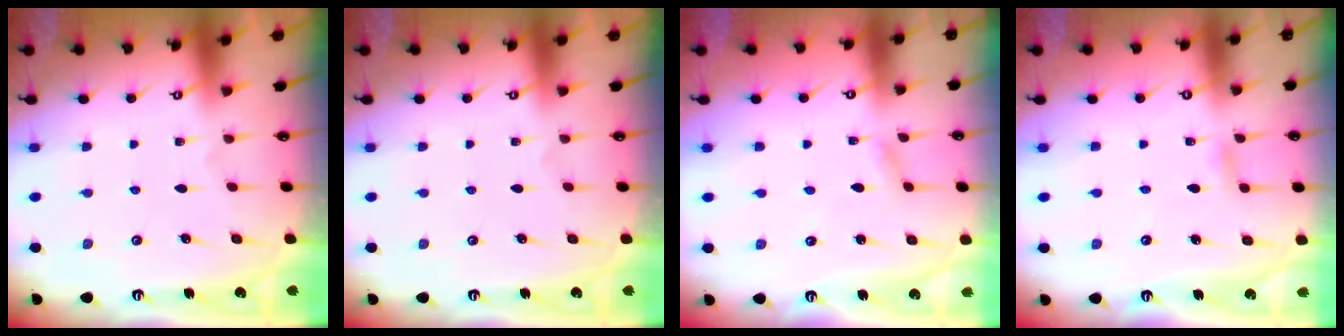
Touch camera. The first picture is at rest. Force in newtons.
{"total": 0.0}
{"total": 1.9, "press": 1.9, "slide": 0.2}
{"total": 4.4, "press": 4.4, "slide": 0.4}